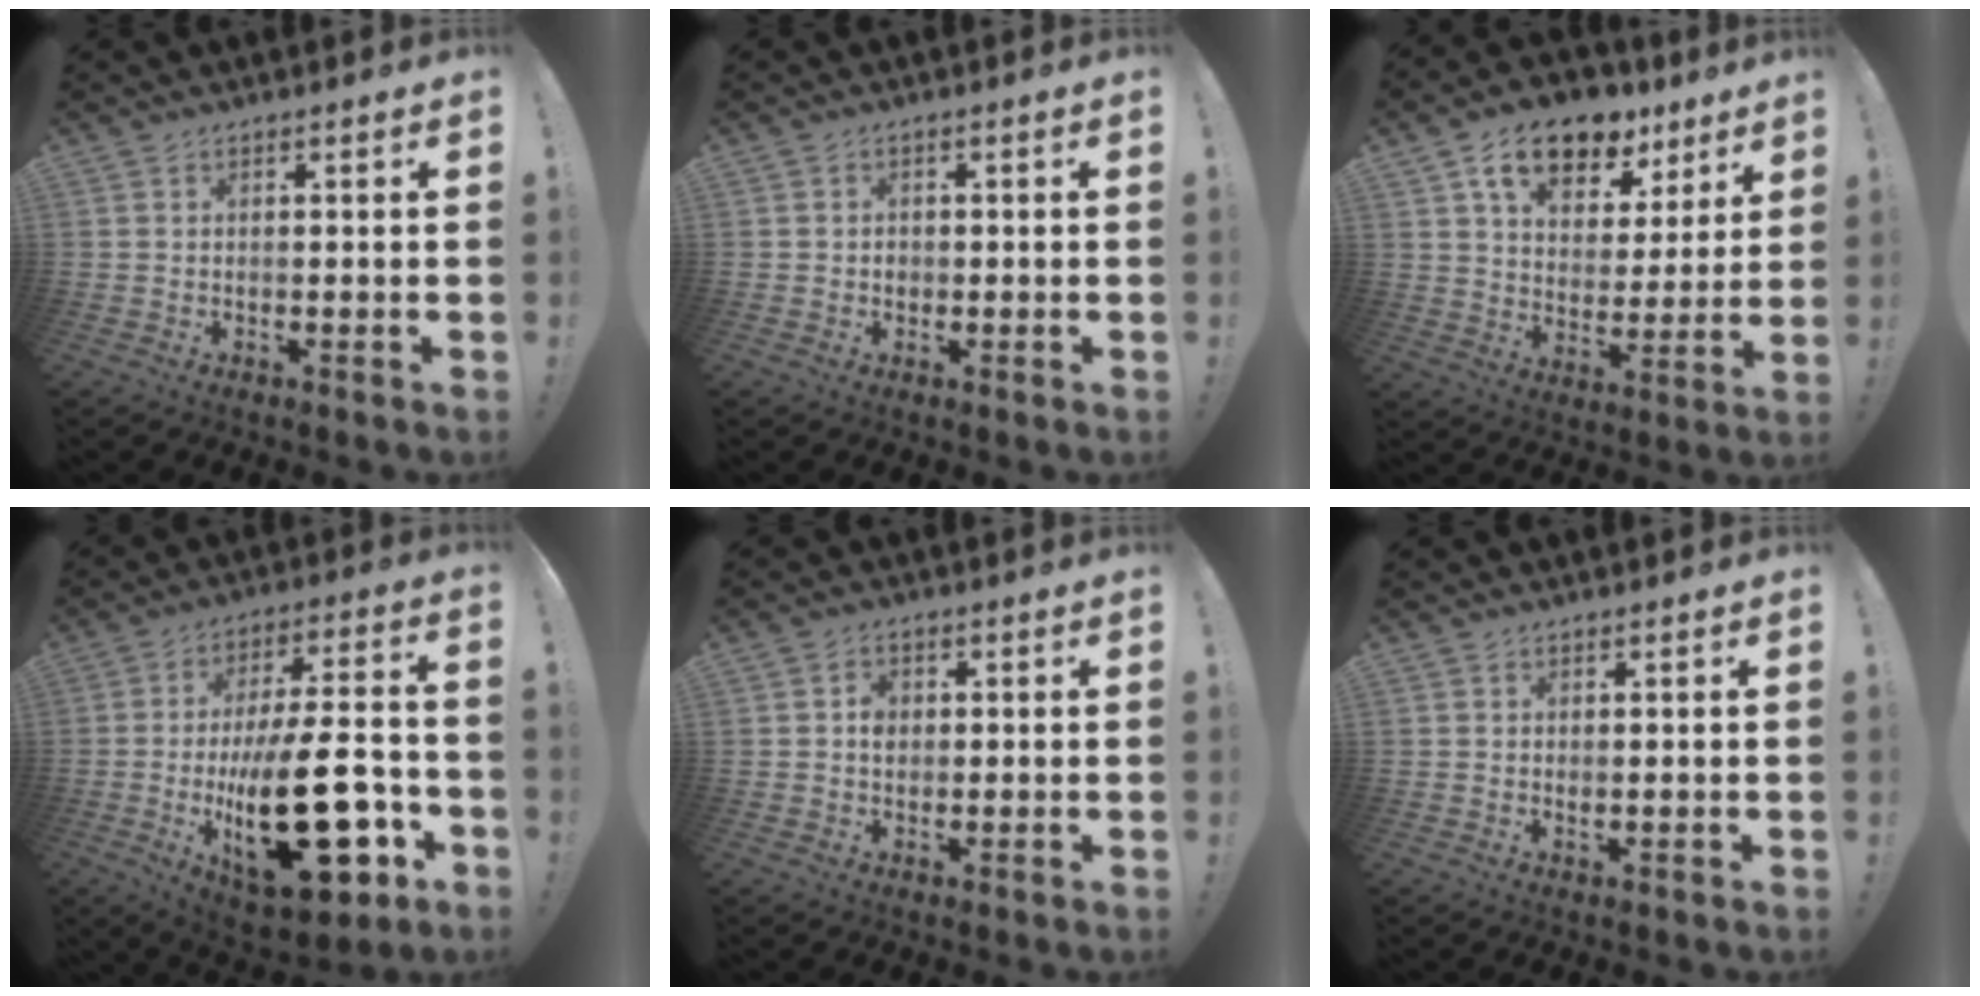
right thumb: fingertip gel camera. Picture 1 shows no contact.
{"total": 1.4, "force": [-0.3, 1.3, 0.5], "torque": [-0.002, -0.001, -0.008]}
{"total": 15.6, "force": [9.7, 9.1, 8.1], "torque": [-0.123, -0.053, 0.173]}
{"total": 29.9, "force": [-7.1, 12.6, 26.2], "torque": [-0.434, 0.039, -0.098]}
{"total": 3.1, "force": [0.0, 2.5, 1.8], "torque": [-0.024, 0.004, -0.004]}
{"total": 0.5, "force": [0.1, 0.4, 0.3], "torque": [-0.001, -0.001, 0.001]}